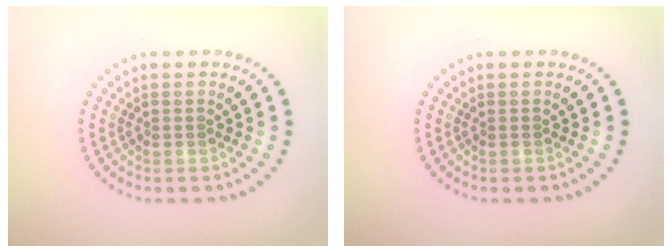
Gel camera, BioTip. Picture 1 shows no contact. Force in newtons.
{"total": 0.0}